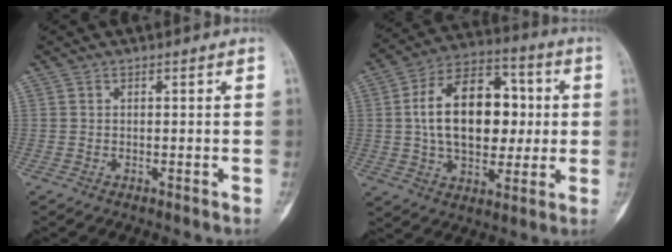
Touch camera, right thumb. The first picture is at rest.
{"total": 19.5, "force": [1.8, 12.3, 15.1], "torque": [-0.210, 0.020, 0.028]}